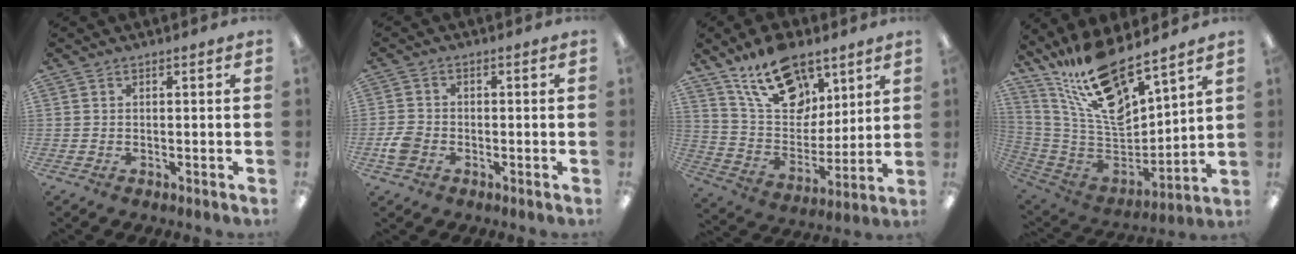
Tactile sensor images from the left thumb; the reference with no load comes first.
{"total": 4.2, "force": [-1.6, 3.1, 2.4], "torque": [-0.049, 0.007, -0.030]}
{"total": 18.1, "force": [11.9, 10.3, 8.9], "torque": [-0.148, -0.059, 0.216]}
{"total": 19.5, "force": [15.2, 5.5, 10.9], "torque": [-0.223, -0.111, 0.268]}